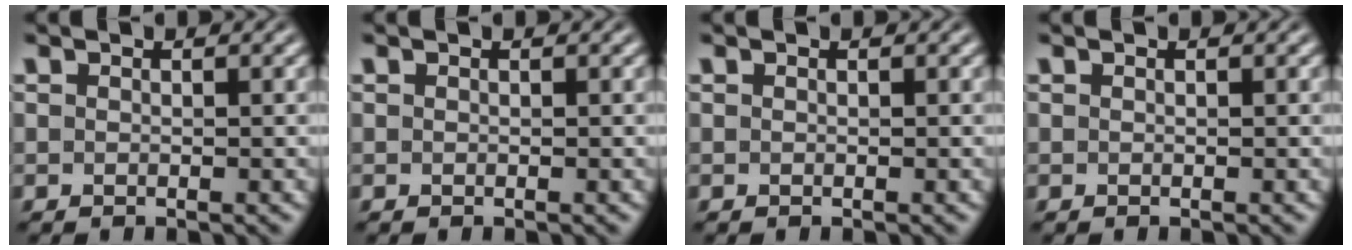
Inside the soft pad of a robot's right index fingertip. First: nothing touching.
{"total": 0.0}
{"total": 0.0}
{"total": 0.0}